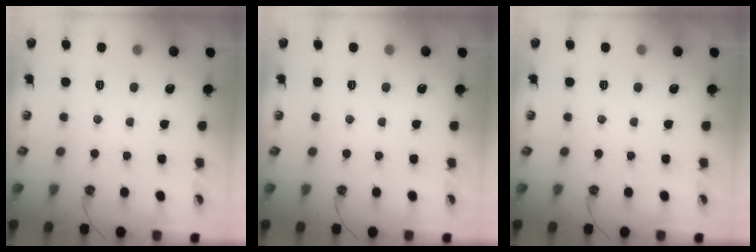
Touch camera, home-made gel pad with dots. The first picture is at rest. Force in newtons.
{"total": 0.0}
{"total": 0.0}